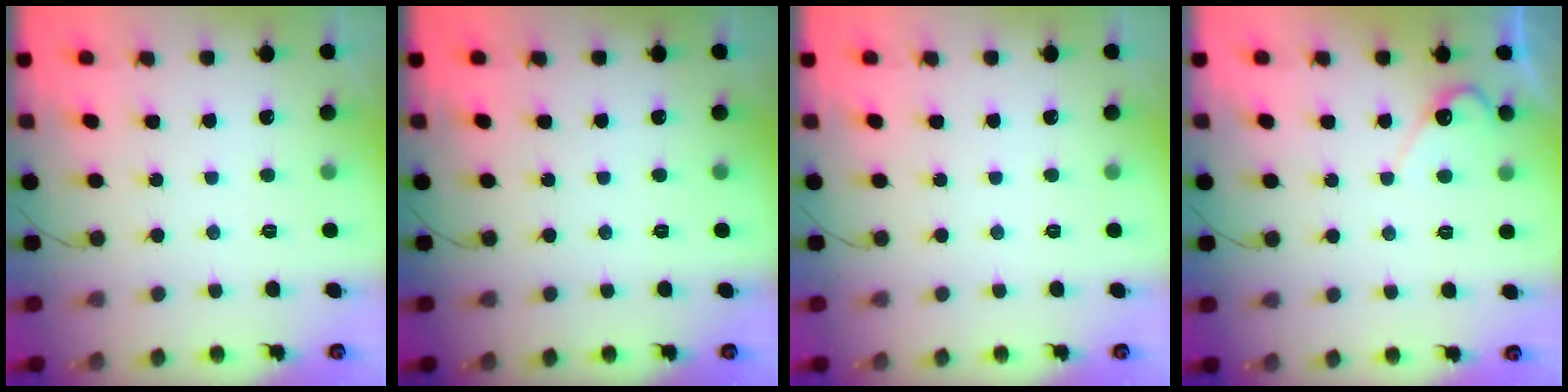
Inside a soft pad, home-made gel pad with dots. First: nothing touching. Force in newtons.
{"total": 0.0}
{"total": 0.0}
{"total": 5.4, "press": 5.4, "slide": 0.4}